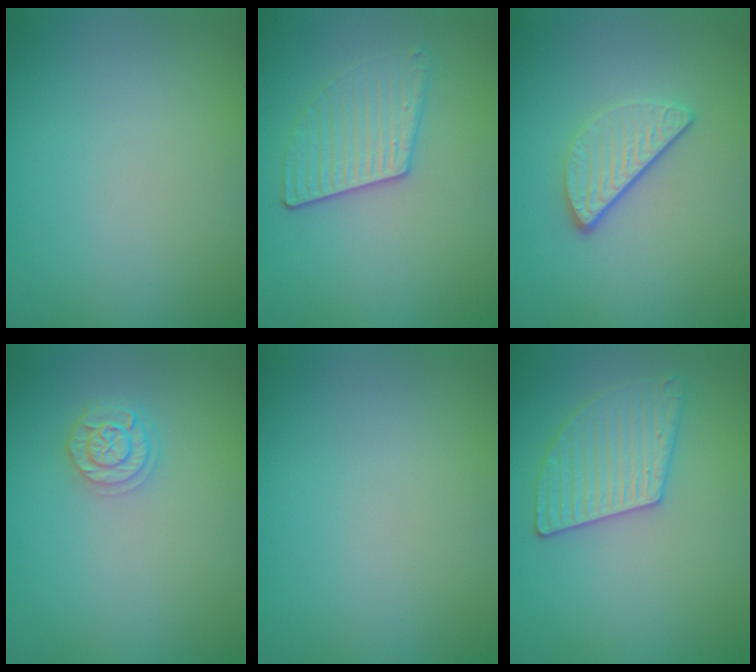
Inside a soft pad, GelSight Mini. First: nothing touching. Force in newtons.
{"total": 3.1, "press": 2.9, "slide": 1.0}
{"total": 2.9, "press": 2.4, "slide": 1.7}
{"total": 2.5, "press": 2.1, "slide": 1.4}
{"total": 0.0}
{"total": 3.5, "press": 3.4, "slide": 0.8}